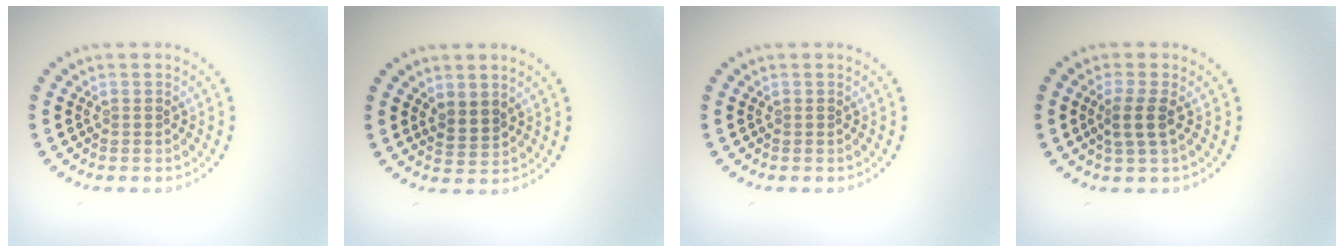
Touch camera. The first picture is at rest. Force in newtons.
{"total": 1.6, "press": 1.4, "slide": 0.9}
{"total": 0.0}
{"total": 2.2, "press": 1.7, "slide": 1.4}